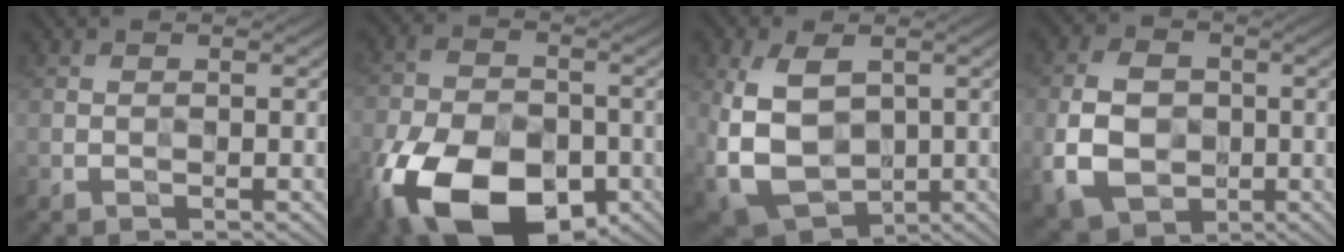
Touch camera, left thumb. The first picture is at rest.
{"total": 18.7, "force": [-9.1, 11.2, 11.8], "torque": [-0.262, -0.054, -0.156]}
{"total": 12.6, "force": [0.4, 8.6, 9.2], "torque": [-0.231, -0.030, 0.008]}
{"total": 8.5, "force": [-1.4, 6.5, 5.3], "torque": [-0.122, -0.014, -0.034]}